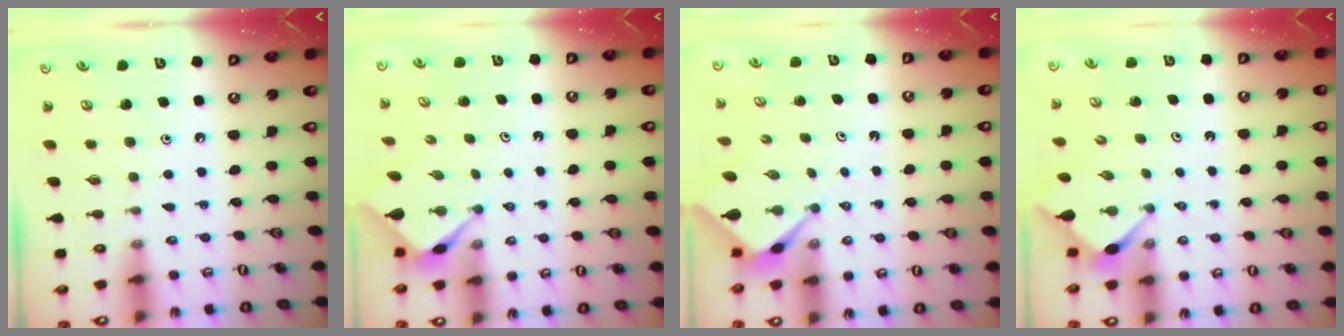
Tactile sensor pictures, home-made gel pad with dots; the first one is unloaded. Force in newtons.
{"total": 2.9, "press": 2.9, "slide": 0.2}
{"total": 2.4, "press": 2.4, "slide": 0.3}
{"total": 2.7, "press": 2.7, "slide": 0.3}